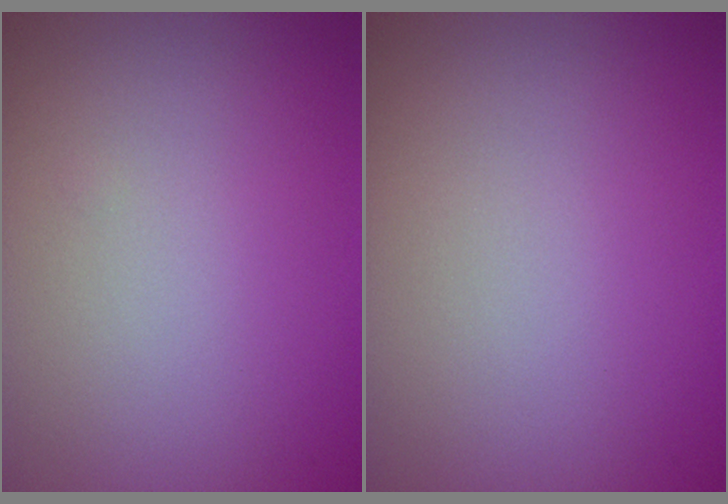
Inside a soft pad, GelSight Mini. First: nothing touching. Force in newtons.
{"total": 0.0}